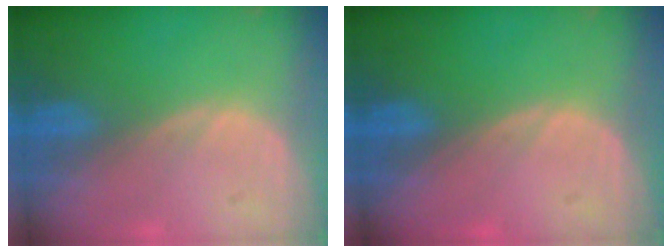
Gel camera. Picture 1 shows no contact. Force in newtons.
{"total": 0.0}